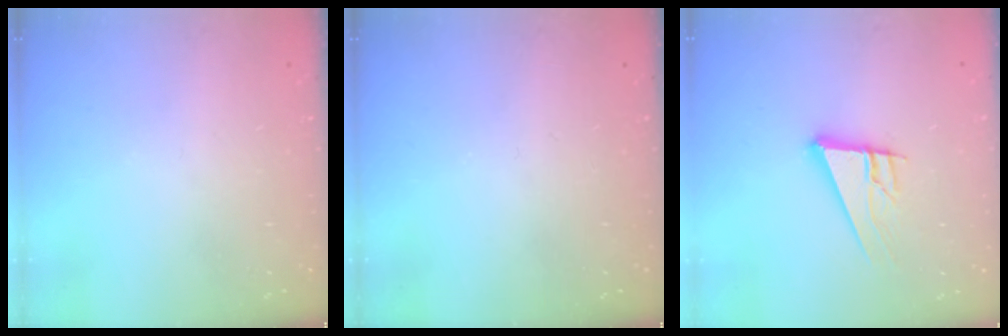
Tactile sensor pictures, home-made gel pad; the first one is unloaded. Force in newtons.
{"total": 0.0}
{"total": 13.1, "press": 12.7, "slide": 3.4}